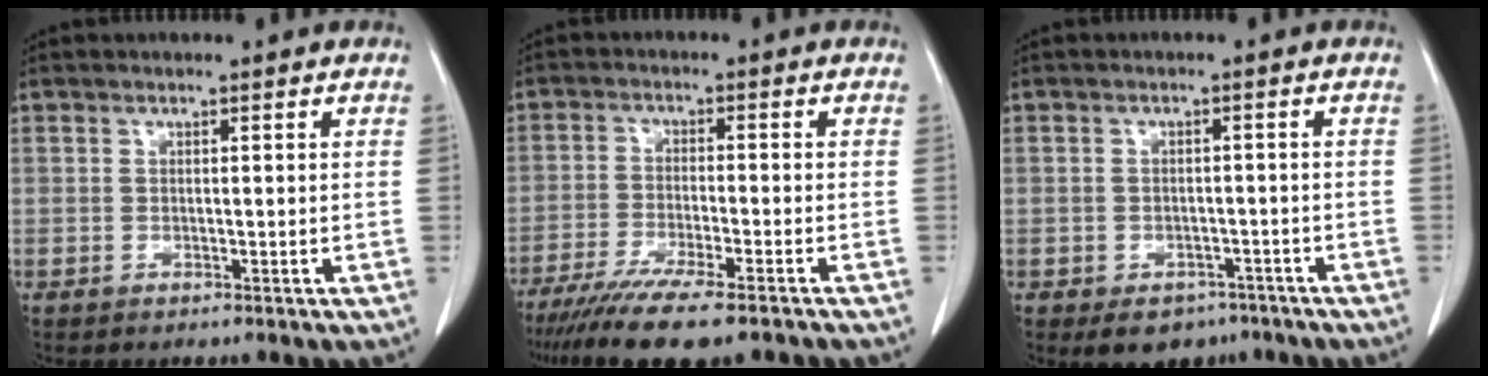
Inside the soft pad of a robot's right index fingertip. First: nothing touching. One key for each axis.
{"total": 13.0, "fx": -10.2, "fy": 1.3, "fz": 7.9, "tx": -0.129, "ty": -0.032, "tz": -0.162}
{"total": 5.7, "fx": -3.9, "fy": 3.9, "fz": 1.8, "tx": -0.014, "ty": 0.009, "tz": -0.046}